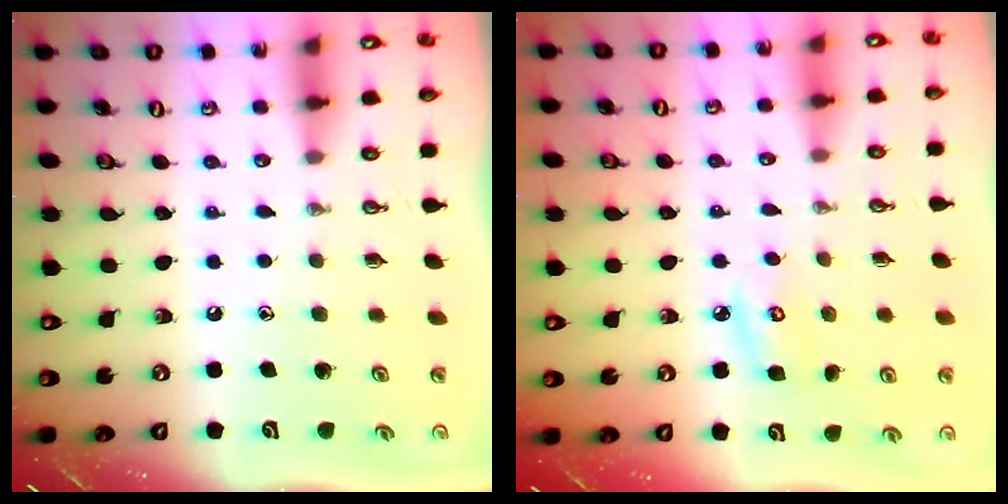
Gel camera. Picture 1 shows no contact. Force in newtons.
{"total": 5.4, "press": 5.3, "slide": 0.6}